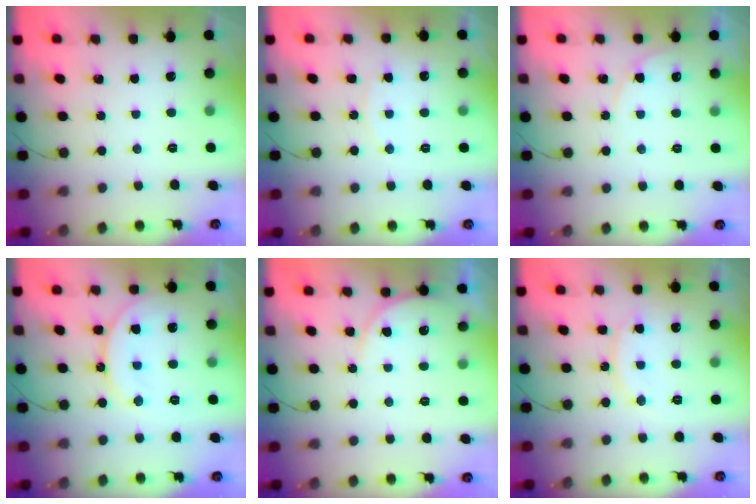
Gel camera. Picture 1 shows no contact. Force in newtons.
{"total": 7.5, "press": 7.5, "slide": 0.5}
{"total": 3.6, "press": 3.6, "slide": 0.5}
{"total": 14.3, "press": 14.2, "slide": 1.6}
{"total": 6.3, "press": 6.3, "slide": 0.4}
{"total": 9.8, "press": 9.7, "slide": 0.8}